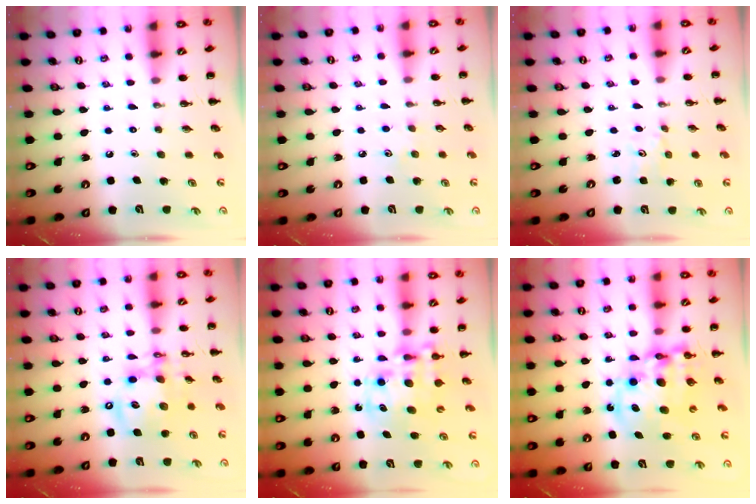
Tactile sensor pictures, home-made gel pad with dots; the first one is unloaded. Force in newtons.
{"total": 2.8, "press": 2.7, "slide": 0.7}
{"total": 0.9, "press": 0.9, "slide": 0.3}
{"total": 13.8, "press": 13.4, "slide": 3.1}
{"total": 11.5, "press": 11.2, "slide": 2.5}
{"total": 14.1, "press": 13.7, "slide": 3.3}